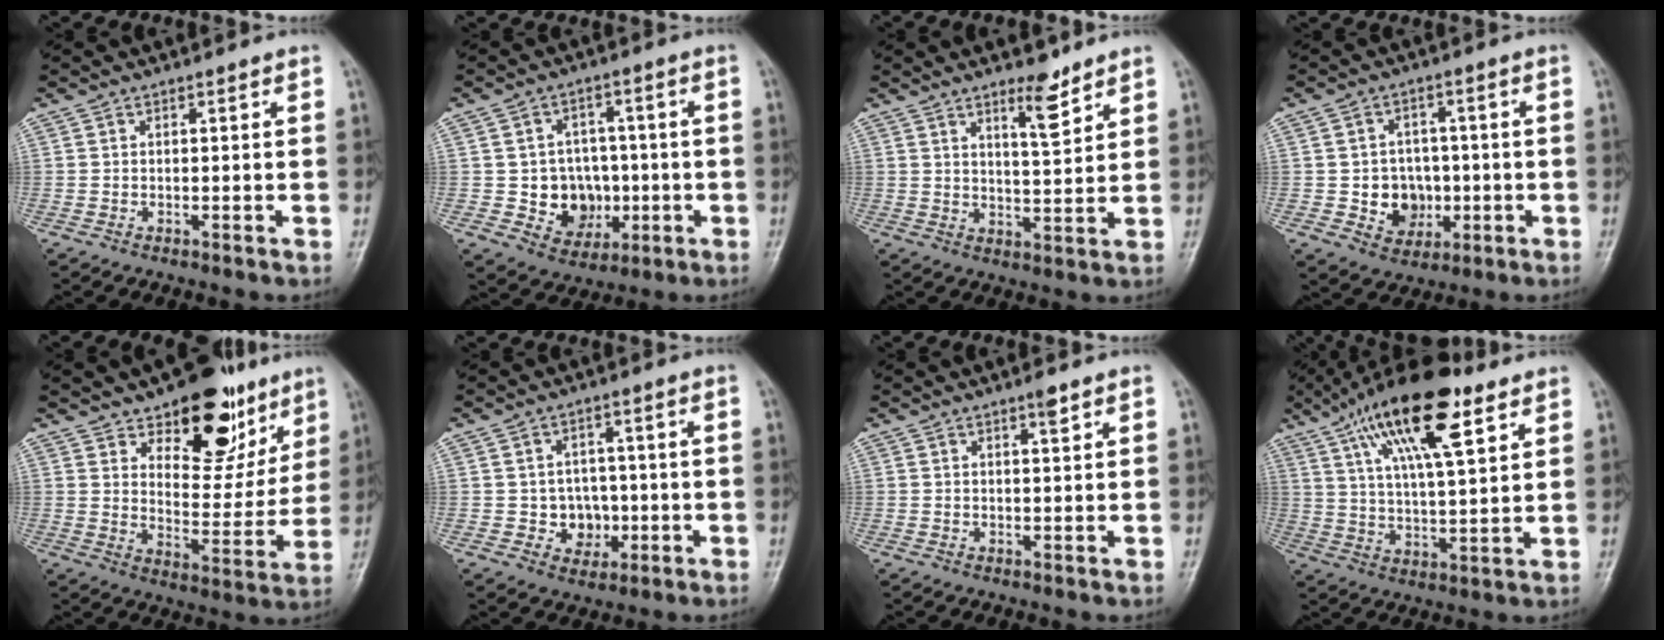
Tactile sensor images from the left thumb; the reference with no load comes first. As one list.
[{"total": 9.6, "force": [-1.3, 8.4, 4.5], "torque": [-0.015, 0.013, -0.010]}, {"total": 6.0, "force": [4.3, 1.6, 3.8], "torque": [-0.046, -0.036, 0.069]}, {"total": 7.9, "force": [-1.1, 7.0, 3.4], "torque": [-0.009, 0.012, -0.009]}, {"total": 17.9, "force": [10.9, 9.2, 10.7], "torque": [-0.085, -0.063, 0.167]}, {"total": 5.8, "force": [-0.9, 5.3, 2.3], "torque": [0.005, 0.012, -0.009]}, {"total": 1.8, "force": [1.2, 0.4, 1.3], "torque": [-0.017, -0.006, 0.019]}, {"total": 18.7, "force": [9.6, 6.2, 14.8], "torque": [-0.238, -0.013, 0.165]}]